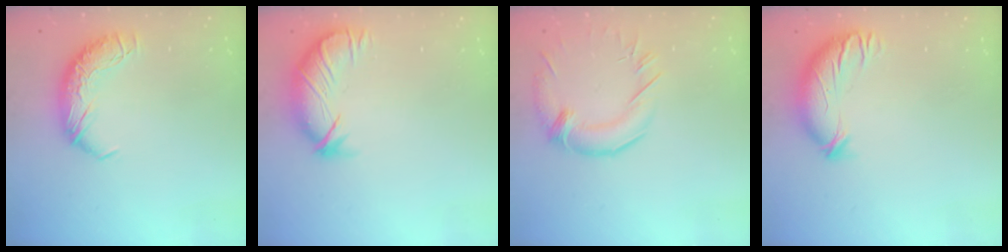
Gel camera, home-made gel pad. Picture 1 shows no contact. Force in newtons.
{"total": 3.9, "press": 3.3, "slide": 2.0}
{"total": 2.4, "press": 1.4, "slide": 1.9}
{"total": 3.8, "press": 2.8, "slide": 2.5}